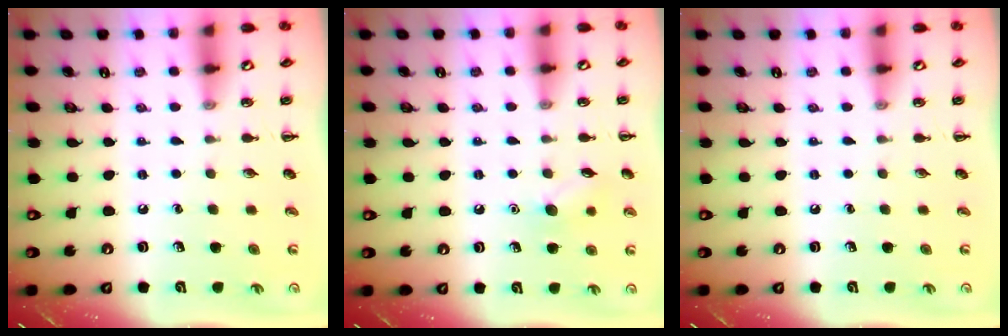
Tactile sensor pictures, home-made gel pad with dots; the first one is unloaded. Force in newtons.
{"total": 8.3, "press": 8.1, "slide": 1.8}
{"total": 0.0}